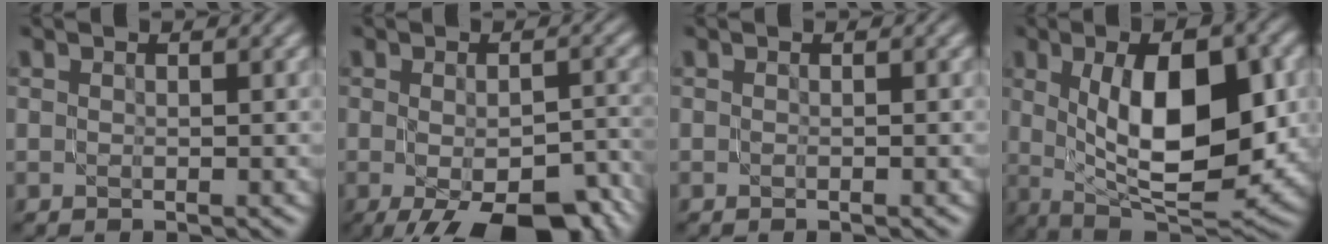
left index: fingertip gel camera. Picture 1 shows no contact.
{"total": 11.1, "force": [-5.6, 4.3, 8.5], "torque": [-0.131, -0.029, -0.072]}
{"total": 0.0}
{"total": 12.2, "force": [1.4, 5.1, 10.9], "torque": [-0.169, -0.003, 0.028]}